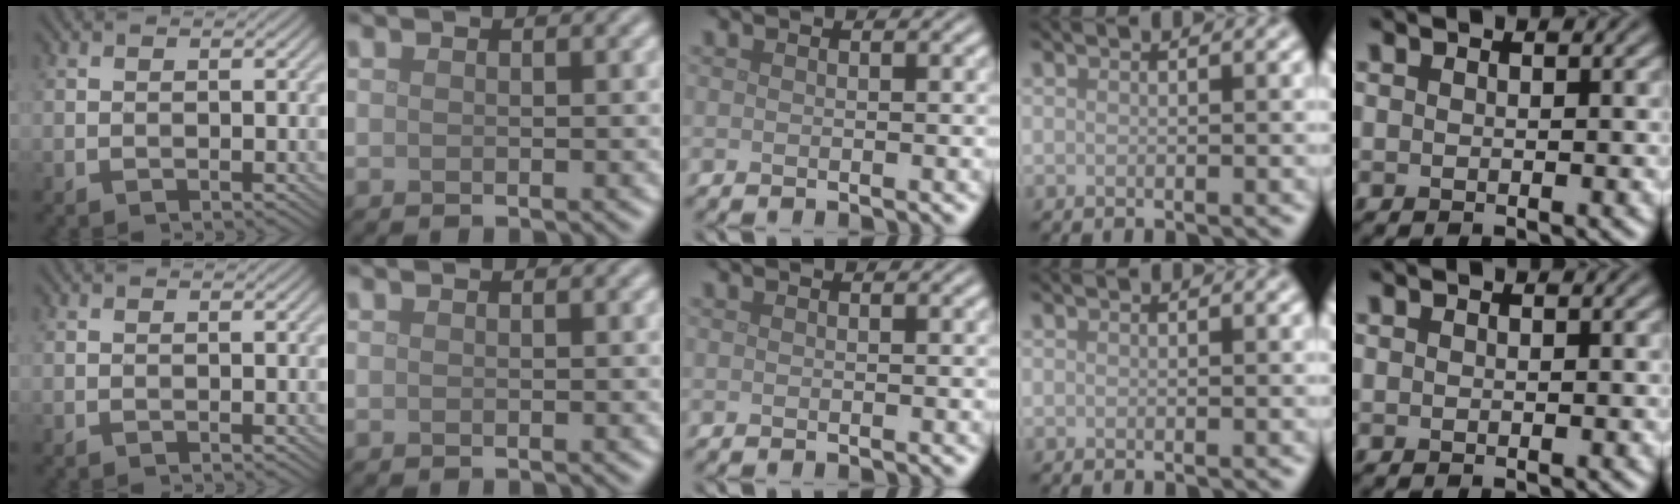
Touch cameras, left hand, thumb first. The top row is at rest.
{}